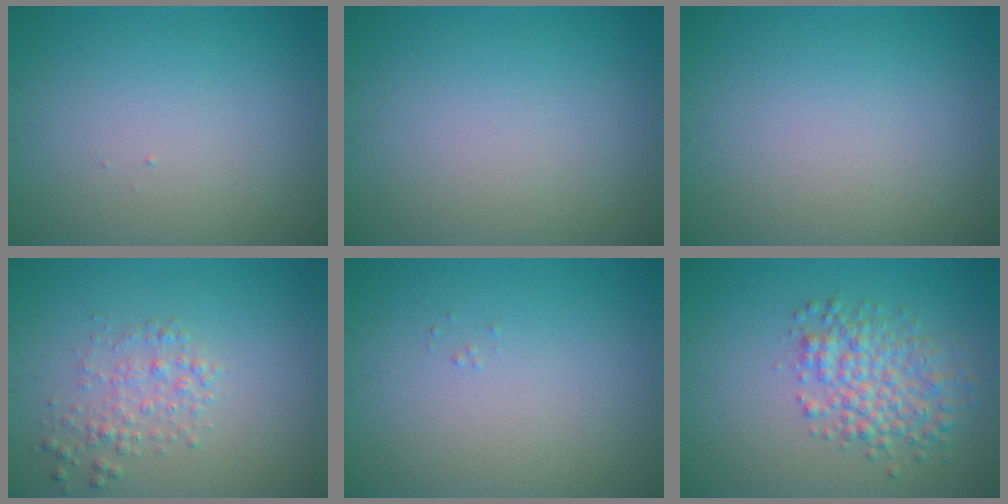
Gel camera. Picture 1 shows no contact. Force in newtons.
{"total": 0.0}
{"total": 0.0}
{"total": 2.1, "press": 2.1, "slide": 0.1}
{"total": 0.0}
{"total": 4.6, "press": 4.6, "slide": 0.1}